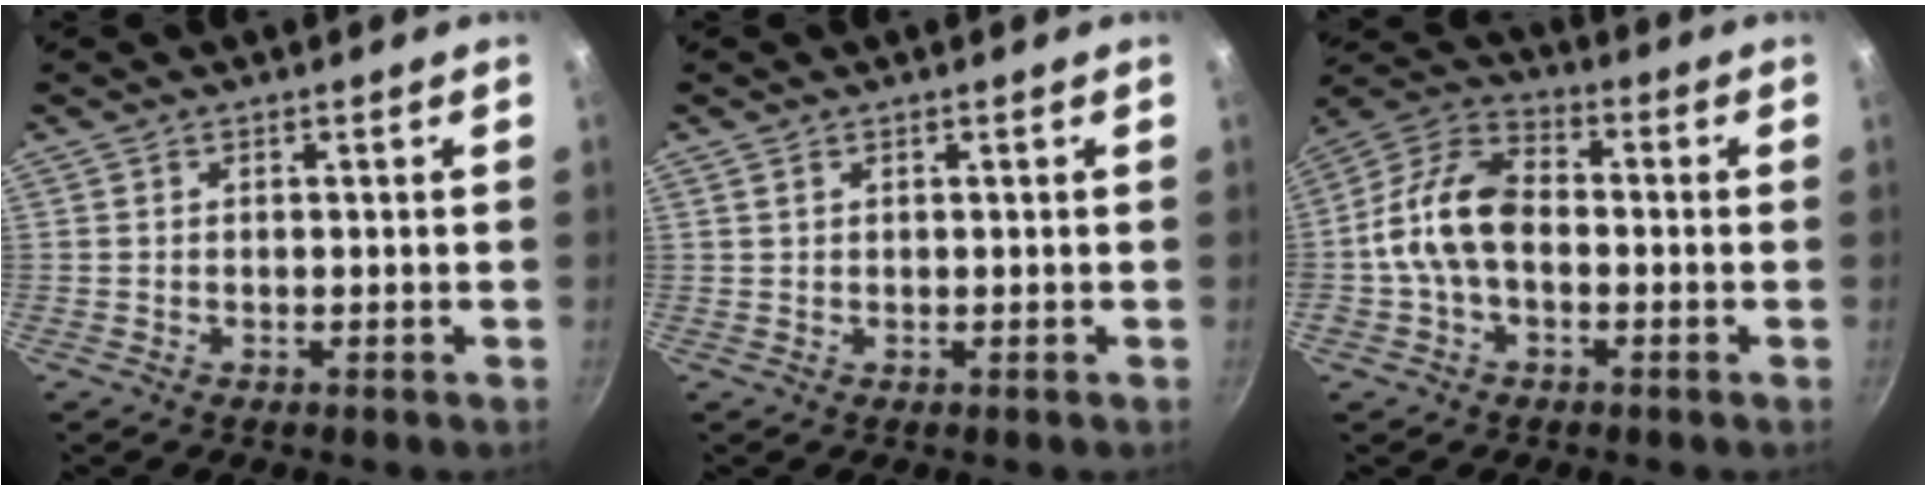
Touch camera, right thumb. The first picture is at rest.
{"total": 0.6, "force": [0.4, 0.3, 0.3], "torque": [-0.006, 0.000, 0.009]}
{"total": 12.1, "force": [-1.4, 7.8, 9.2], "torque": [-0.161, 0.042, -0.046]}